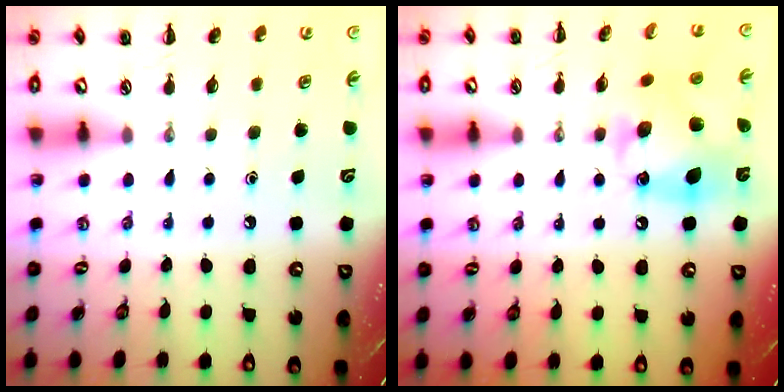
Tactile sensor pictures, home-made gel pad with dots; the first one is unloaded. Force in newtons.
{"total": 13.1, "press": 12.9, "slide": 1.9}